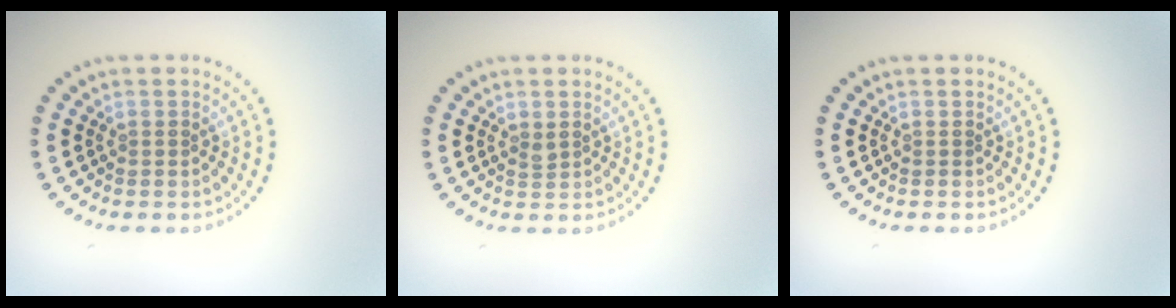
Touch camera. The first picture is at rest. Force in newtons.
{"total": 0.6, "press": 0.6, "slide": 0.3}
{"total": 0.0}